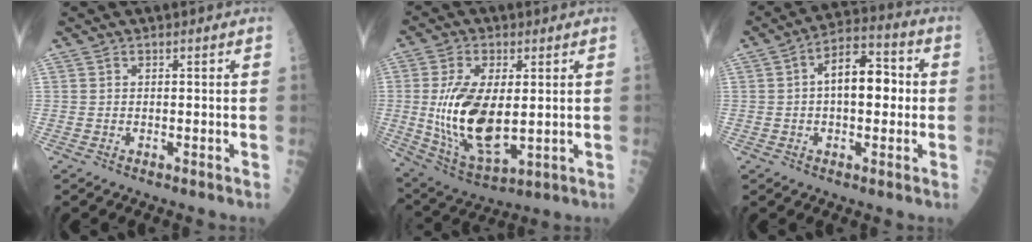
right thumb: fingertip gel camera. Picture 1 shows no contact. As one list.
[{"total": 16.6, "force": [0.3, 7.9, 14.6], "torque": [-0.284, -0.019, 0.024]}, {"total": 11.4, "force": [0.8, 6.1, 9.6], "torque": [-0.127, 0.028, 0.005]}]